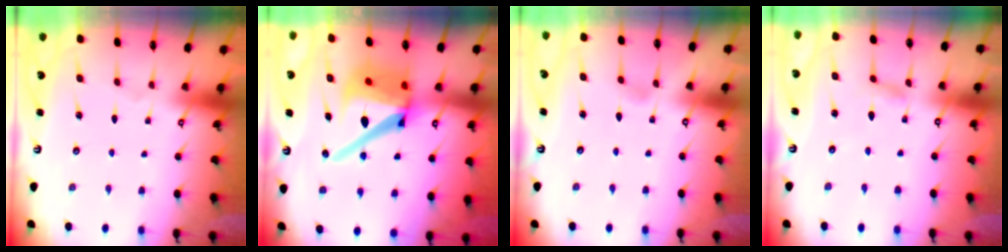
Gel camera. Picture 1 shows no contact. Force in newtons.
{"total": 20.2, "press": 20.1, "slide": 2.1}
{"total": 3.6, "press": 3.6, "slide": 0.4}
{"total": 2.4, "press": 2.4, "slide": 0.3}